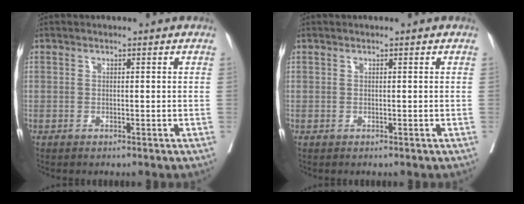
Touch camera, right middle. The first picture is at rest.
{"total": 0.0}